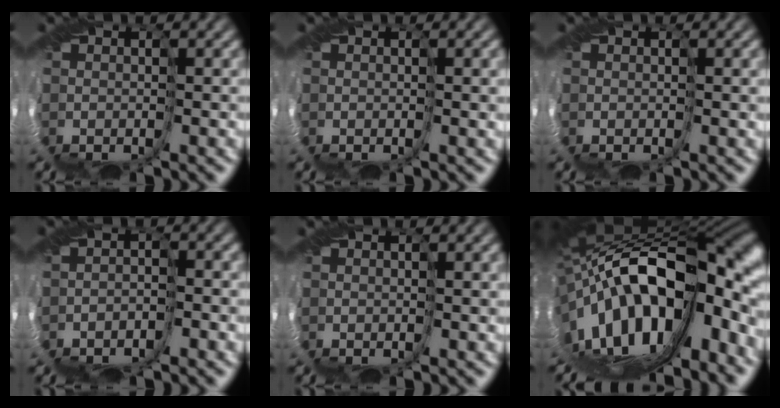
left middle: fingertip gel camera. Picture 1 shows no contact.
{"total": 1.9, "force": [0.5, 0.5, 1.8], "torque": [-0.031, 0.001, 0.009]}
{"total": 1.1, "force": [0.3, 0.2, 1.0], "torque": [-0.022, -0.002, 0.006]}
{"total": 2.3, "force": [-2.1, 0.2, 0.8], "torque": [-0.017, -0.002, -0.045]}
{"total": 1.2, "force": [0.4, 0.2, 1.1], "torque": [-0.022, 0.000, 0.008]}
{"total": 19.0, "force": [-1.5, 8.8, 16.8], "torque": [-0.293, -0.008, -0.028]}